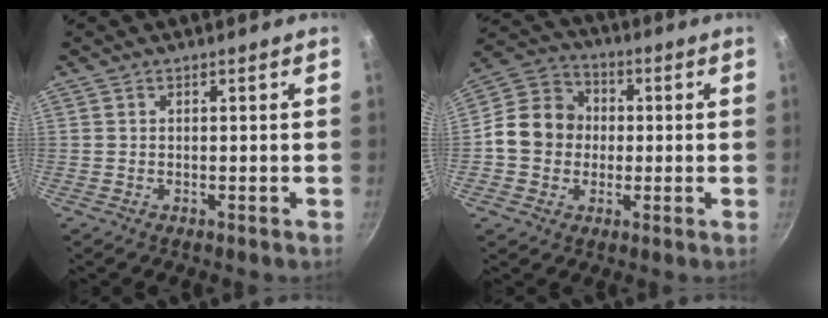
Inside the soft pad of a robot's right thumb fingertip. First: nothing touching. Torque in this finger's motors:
{"motor_torque": [0.58, 2.28, 0.61, -0.99, 0.13]}